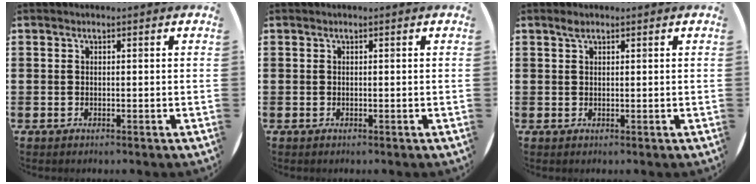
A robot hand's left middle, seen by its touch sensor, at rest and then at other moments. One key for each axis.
{"total": 0.0}
{"total": 1.0, "fx": 0.7, "fy": 0.4, "fz": 0.6, "tx": -0.012, "ty": 0.004, "tz": 0.012}